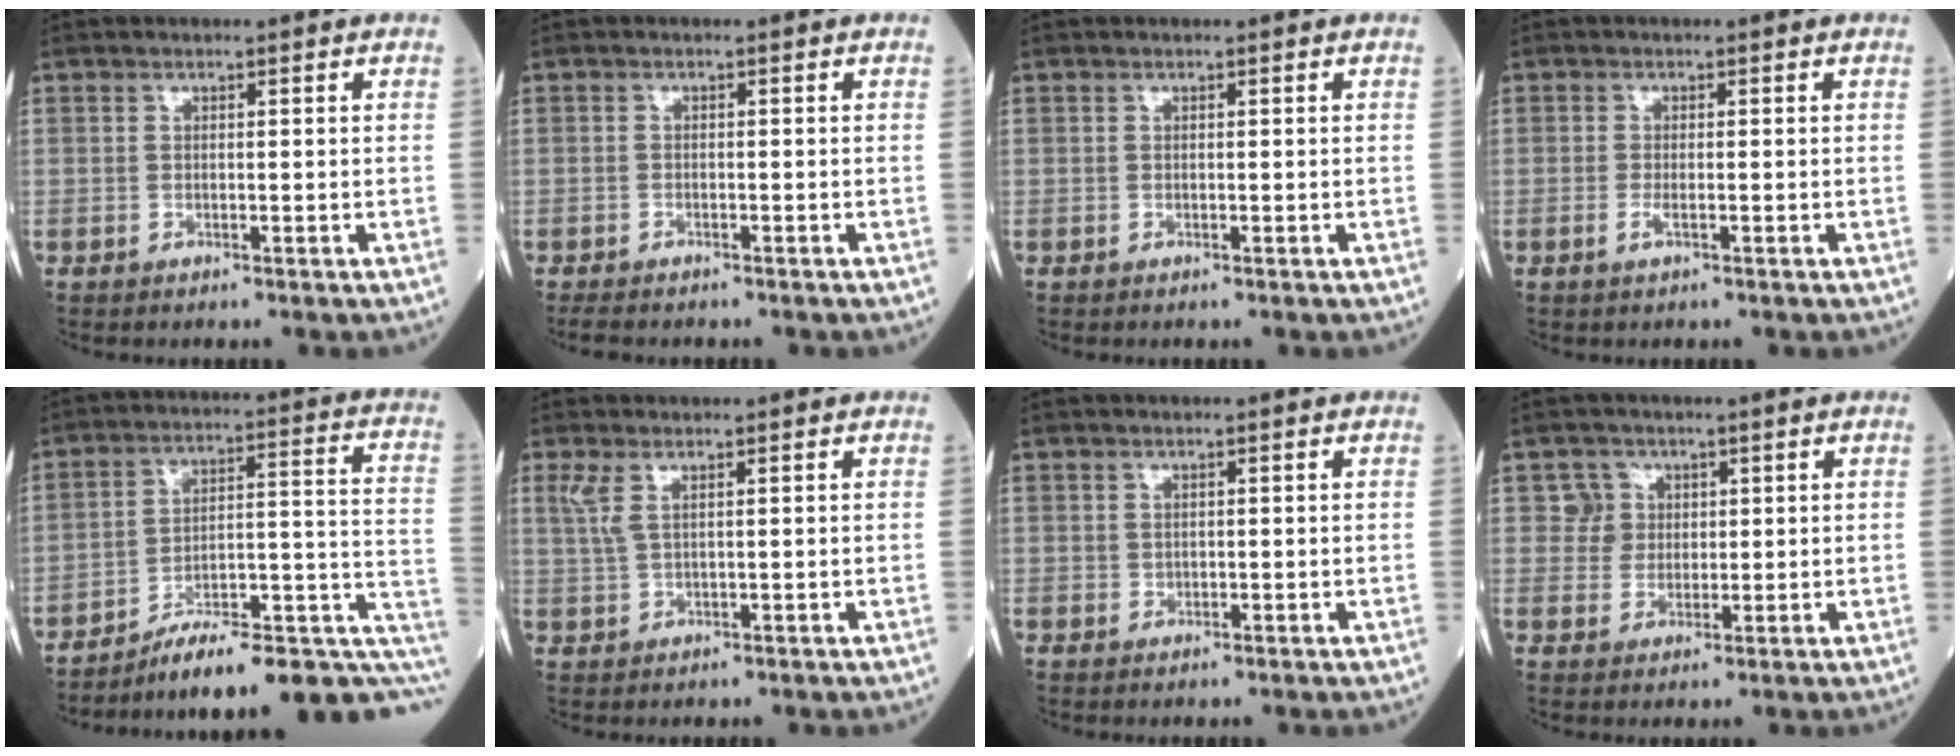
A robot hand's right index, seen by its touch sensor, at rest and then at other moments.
{"total": 3.0, "force": [-2.6, 0.9, 1.2], "torque": [-0.023, -0.008, -0.036]}
{"total": 0.0}
{"total": 1.4, "force": [-0.5, 0.3, 1.2], "torque": [-0.026, -0.003, -0.010]}
{"total": 19.5, "force": [-13.9, 4.0, 13.1], "torque": [-0.110, 0.053, -0.194]}
{"total": 2.5, "force": [1.3, 0.5, 2.1], "torque": [-0.061, 0.010, 0.034]}
{"total": 0.5, "force": [0.2, 0.5, 0.2], "torque": [0.001, 0.000, 0.002]}
{"total": 3.4, "force": [1.2, 3.2, -0.2], "torque": [0.014, 0.005, 0.018]}